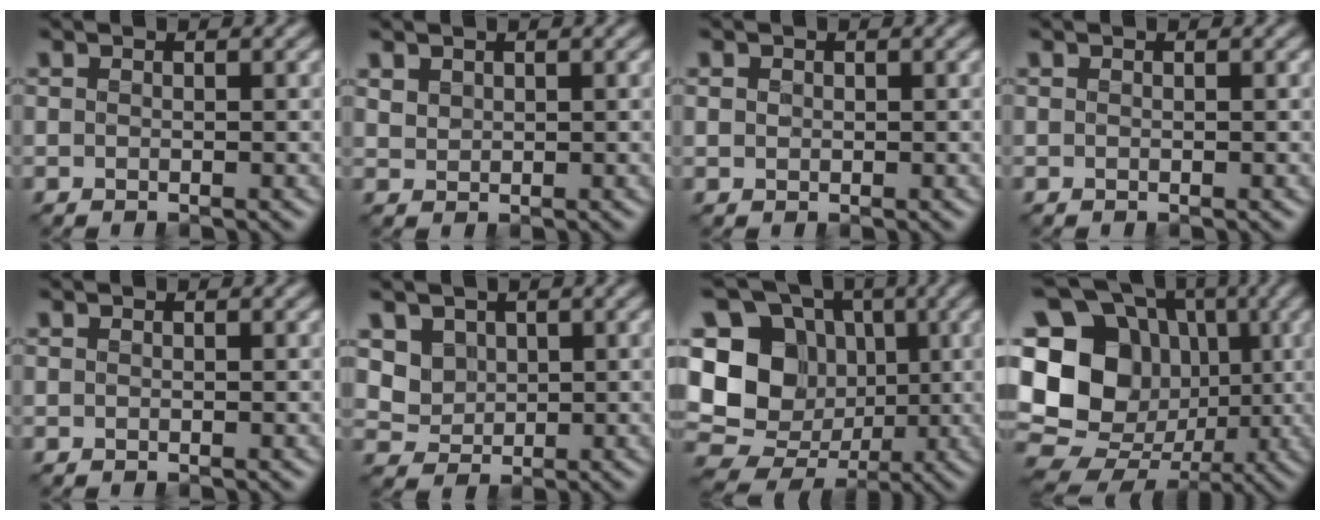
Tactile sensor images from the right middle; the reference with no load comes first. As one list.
[{"total": 1.2, "force": [0.9, 0.7, 0.3], "torque": [-0.008, -0.001, 0.022]}, {"total": 0.6, "force": [0.1, 0.6, 0.2], "torque": [-0.003, -0.005, 0.001]}, {"total": 0.0}, {"total": 0.0}, {"total": 2.9, "force": [1.3, 2.4, 1.1], "torque": [-0.031, -0.014, 0.045]}, {"total": 12.0, "force": [0.4, 10.3, 6.1], "torque": [-0.122, -0.009, 0.000]}, {"total": 21.4, "force": [0.6, 19.4, 9.0], "torque": [-0.204, 0.036, -0.020]}]